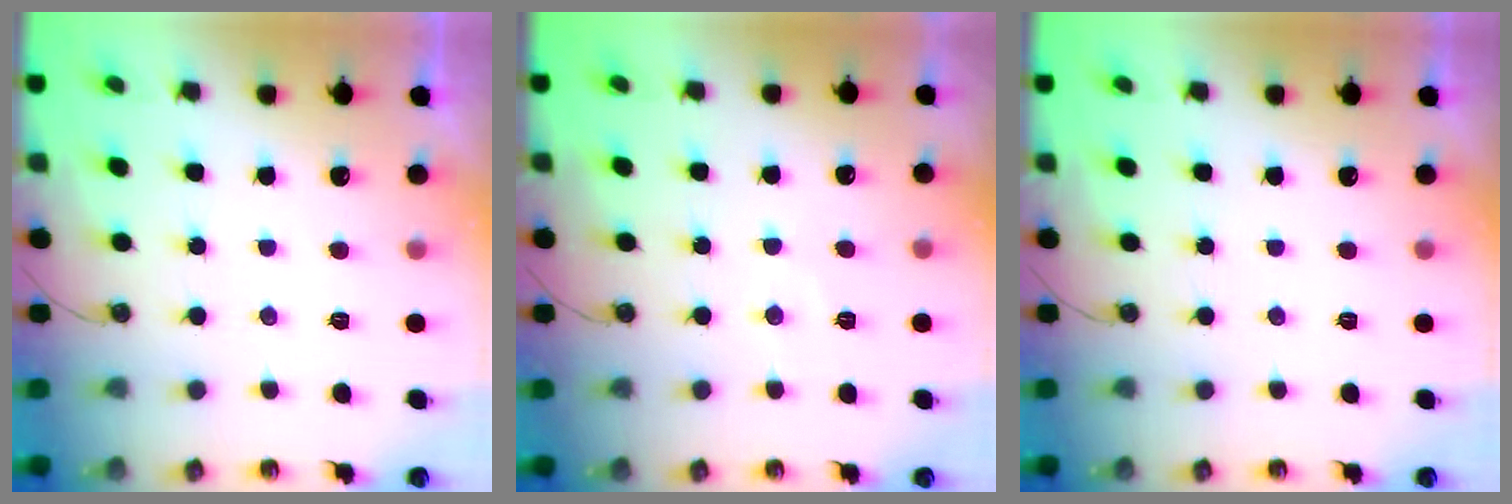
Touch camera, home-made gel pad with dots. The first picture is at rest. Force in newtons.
{"total": 5.5, "press": 5.5, "slide": 0.4}
{"total": 0.0}